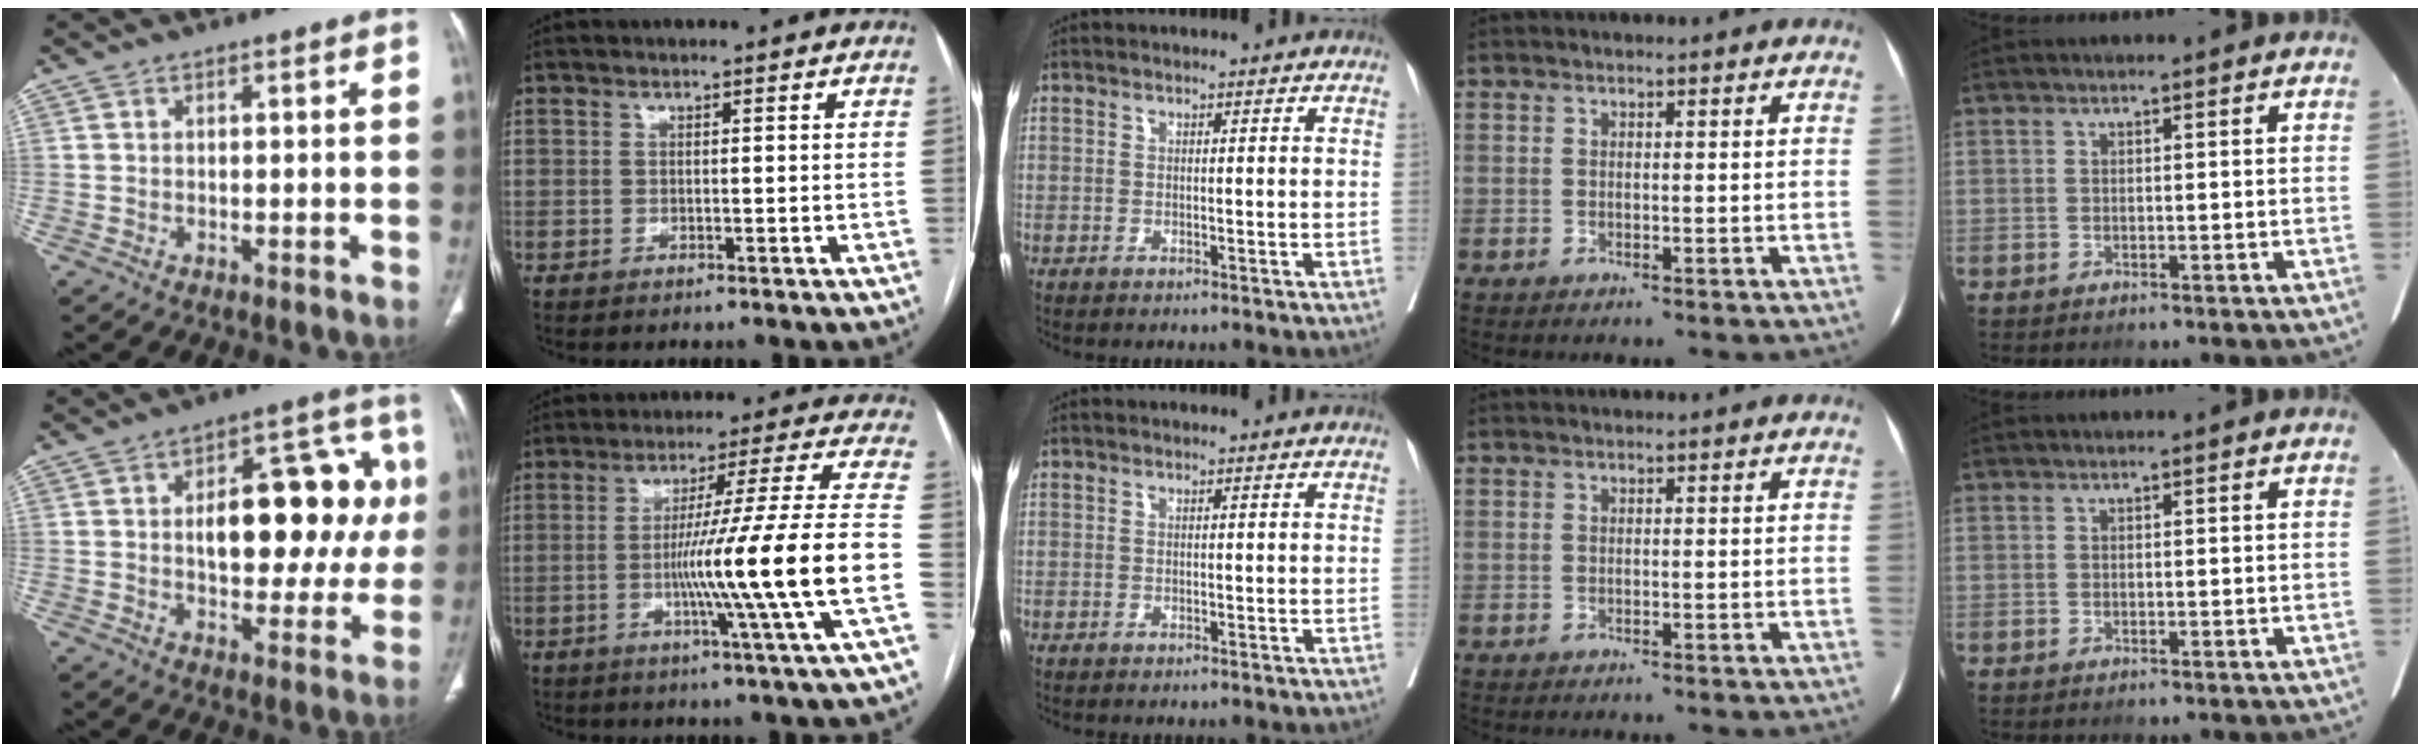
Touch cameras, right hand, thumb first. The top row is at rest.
{"thumb": {"total": 21.1, "force": [2.6, 10.9, 17.9], "torque": [-0.194, 0.024, 0.037]}, "index": {"total": 17.4, "force": [-4.4, -3.1, 16.6], "torque": [-0.265, -0.008, -0.077]}}